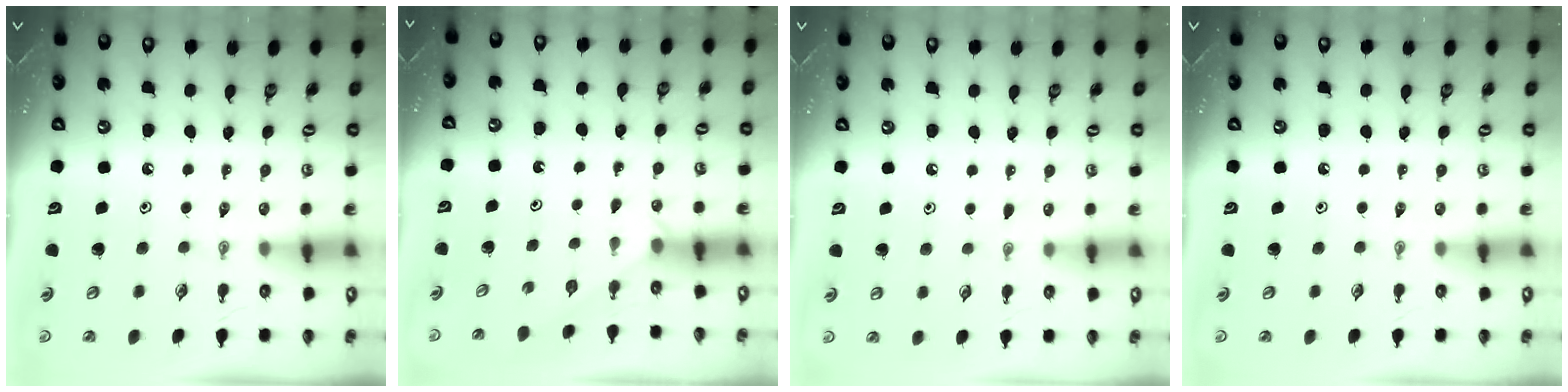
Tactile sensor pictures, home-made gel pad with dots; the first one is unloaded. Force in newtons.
{"total": 1.5, "press": 1.5, "slide": 0.3}
{"total": 3.2, "press": 3.2, "slide": 0.4}
{"total": 0.0}